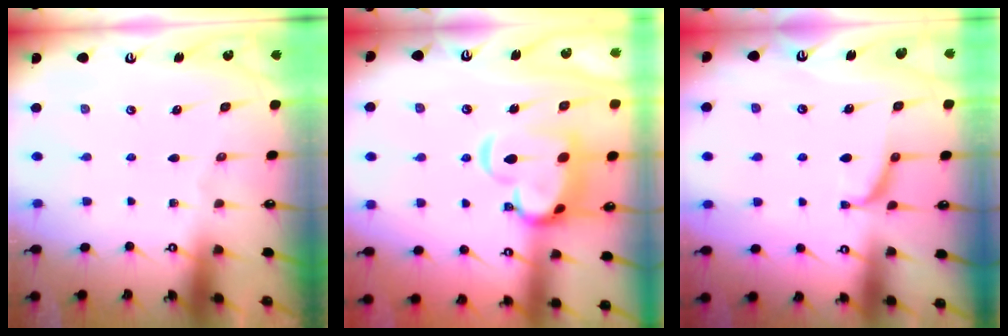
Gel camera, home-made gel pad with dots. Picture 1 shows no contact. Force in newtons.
{"total": 10.4, "press": 10.2, "slide": 2.0}
{"total": 1.2, "press": 1.2, "slide": 0.4}